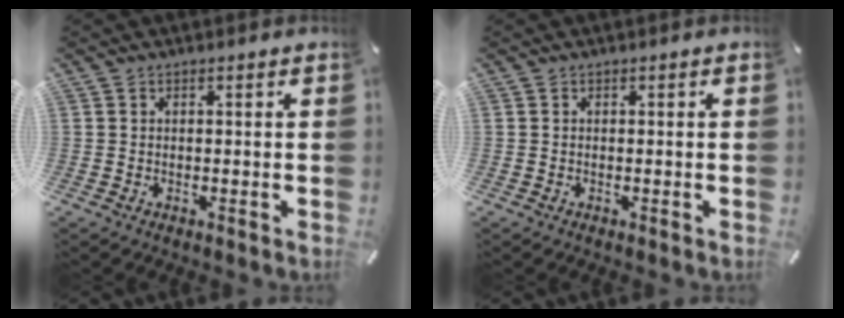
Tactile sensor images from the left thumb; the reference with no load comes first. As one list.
[{"total": 0.0}]